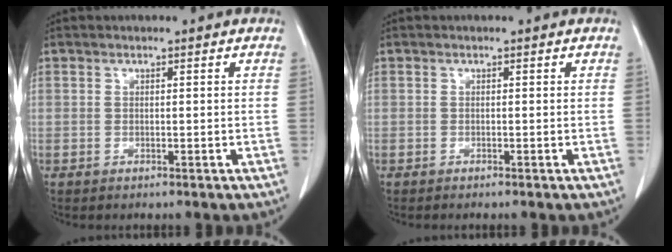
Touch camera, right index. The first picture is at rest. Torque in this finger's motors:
{"motor_torque": [-0.08, -0.02, -0.02, 0.01]}